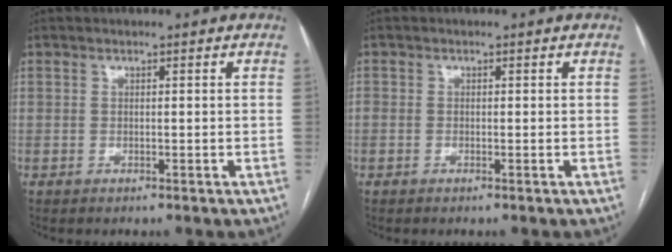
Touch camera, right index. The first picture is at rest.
{"total": 0.6, "force": [-0.2, 0.4, 0.5], "torque": [-0.009, 0.002, -0.002]}